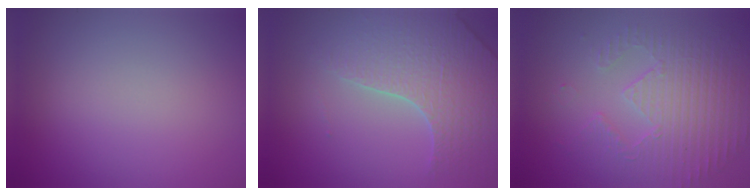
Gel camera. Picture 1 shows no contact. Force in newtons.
{"total": 4.7, "press": 4.4, "slide": 1.5}
{"total": 4.0, "press": 3.6, "slide": 1.7}